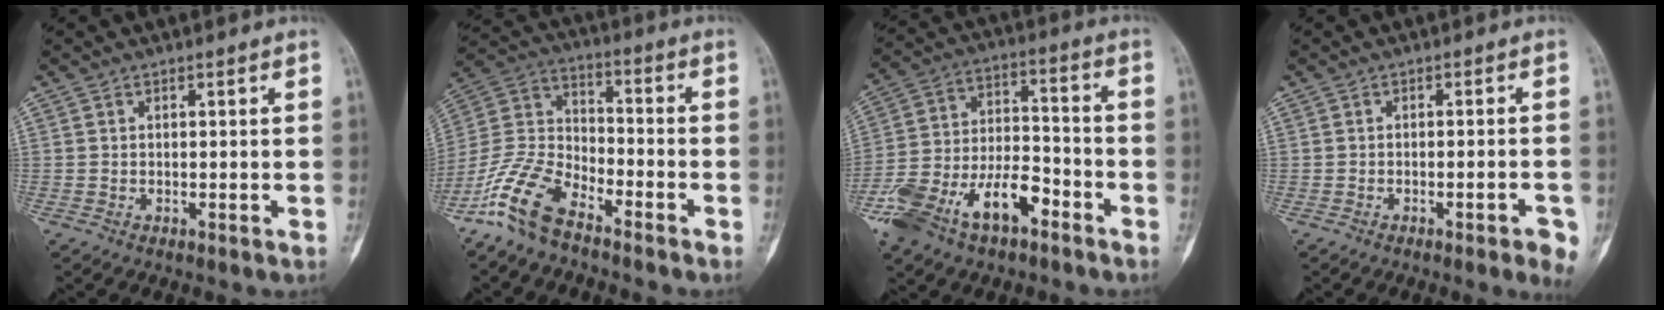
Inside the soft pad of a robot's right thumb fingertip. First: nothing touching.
{"total": 12.7, "force": [-9.1, 5.4, 7.0], "torque": [-0.149, 0.053, -0.188]}
{"total": 17.3, "force": [-9.5, 8.4, 11.8], "torque": [-0.218, 0.060, -0.174]}
{"total": 4.7, "force": [-2.4, 0.9, 4.0], "torque": [-0.050, 0.007, -0.026]}